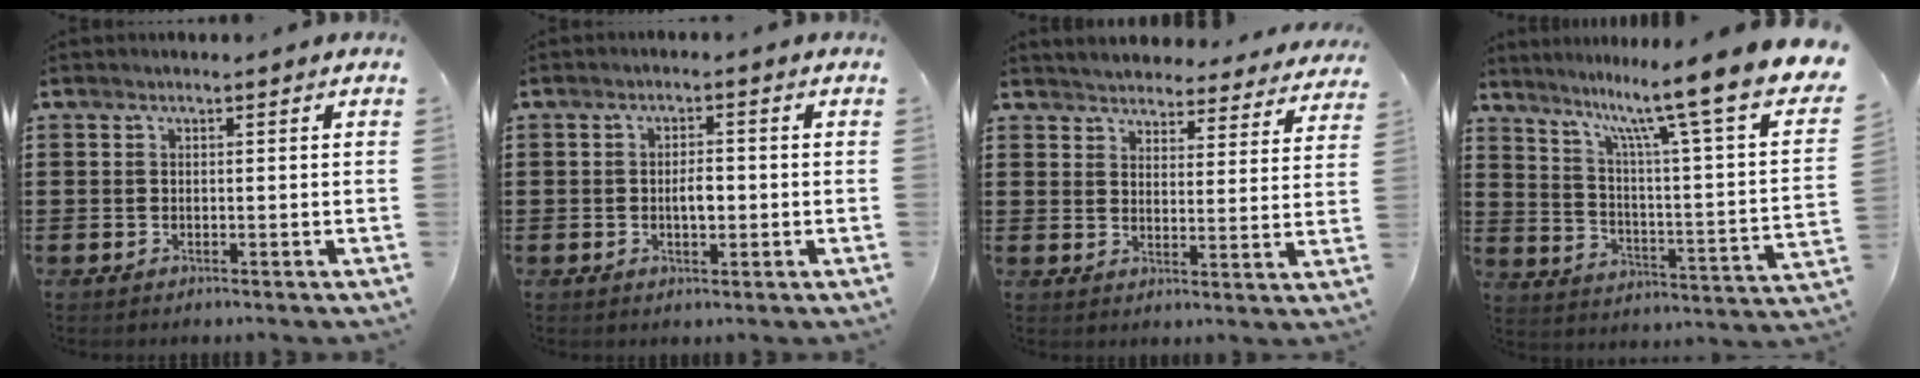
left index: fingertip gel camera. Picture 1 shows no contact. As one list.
[{"total": 3.0, "force": [-0.2, 1.2, 2.7], "torque": [-0.044, 0.000, -0.006]}, {"total": 3.8, "force": [3.8, 0.0, -0.1], "torque": [-0.019, -0.027, 0.064]}, {"total": 11.6, "force": [8.9, -0.2, 7.4], "torque": [-0.151, -0.076, 0.135]}]